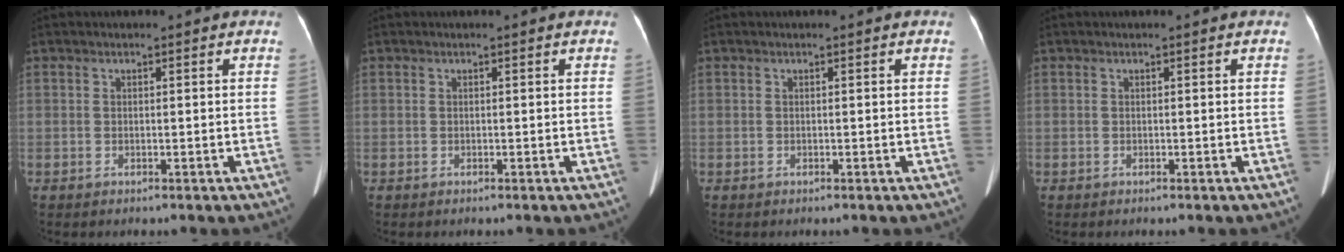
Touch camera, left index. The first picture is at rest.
{"total": 0.0}
{"total": 0.0}
{"total": 0.0}